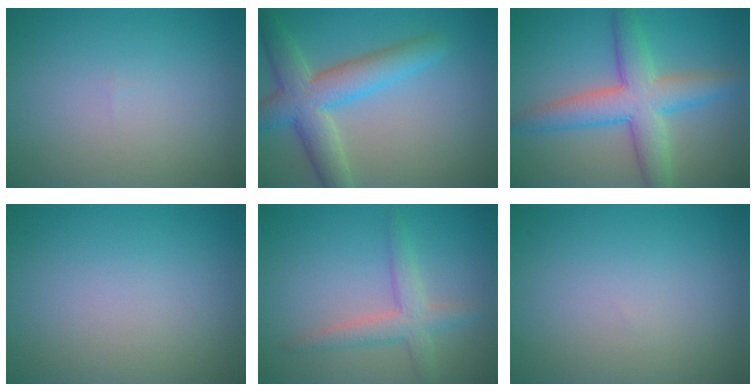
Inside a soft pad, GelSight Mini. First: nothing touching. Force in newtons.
{"total": 6.3, "press": 6.3, "slide": 0.3}
{"total": 6.7, "press": 6.7, "slide": 0.1}
{"total": 0.0}
{"total": 3.1, "press": 3.1, "slide": 0.1}
{"total": 0.0}